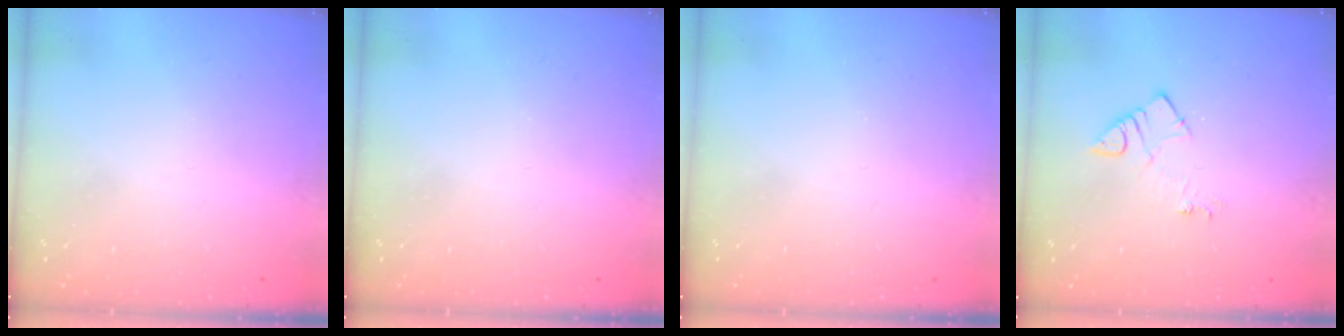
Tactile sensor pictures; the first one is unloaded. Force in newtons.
{"total": 0.0}
{"total": 0.0}
{"total": 5.0, "press": 4.9, "slide": 0.8}